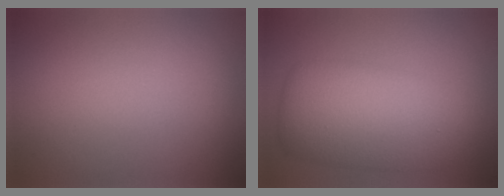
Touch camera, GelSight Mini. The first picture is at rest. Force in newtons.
{"total": 7.7, "press": 7.7, "slide": 0.1}